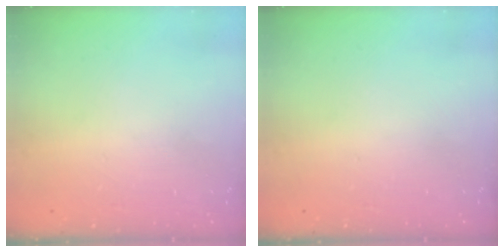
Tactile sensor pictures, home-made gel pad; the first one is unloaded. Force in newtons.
{"total": 0.0}